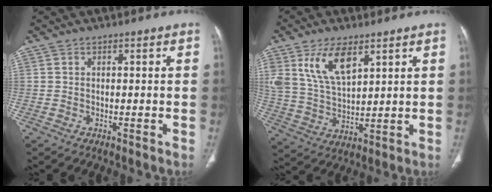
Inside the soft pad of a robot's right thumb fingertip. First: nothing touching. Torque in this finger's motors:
{"motor_torque": [0.23, 0.23, 0.80, 0.71, 0.23]}